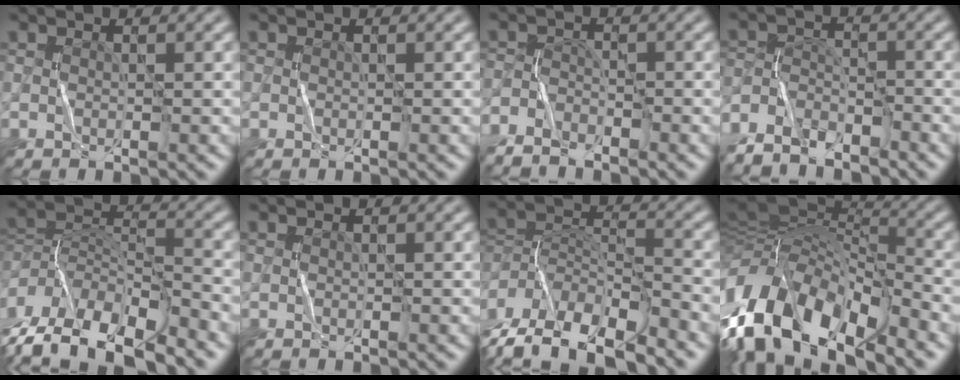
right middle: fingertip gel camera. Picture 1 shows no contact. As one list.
[{"total": 0.0}, {"total": 2.8, "force": [-2.7, 0.6, 0.5], "torque": [-0.015, -0.002, -0.062]}, {"total": 5.1, "force": [-4.7, 1.5, 1.2], "torque": [-0.022, -0.006, -0.100]}, {"total": 11.3, "force": [-8.3, 4.4, 6.2], "torque": [-0.126, 0.008, -0.135]}, {"total": 0.0}, {"total": 12.1, "force": [-9.8, 4.5, 5.5], "torque": [-0.102, 0.003, -0.152]}, {"total": 15.3, "force": [-8.1, 6.9, 10.9], "torque": [-0.229, 0.007, -0.150]}]